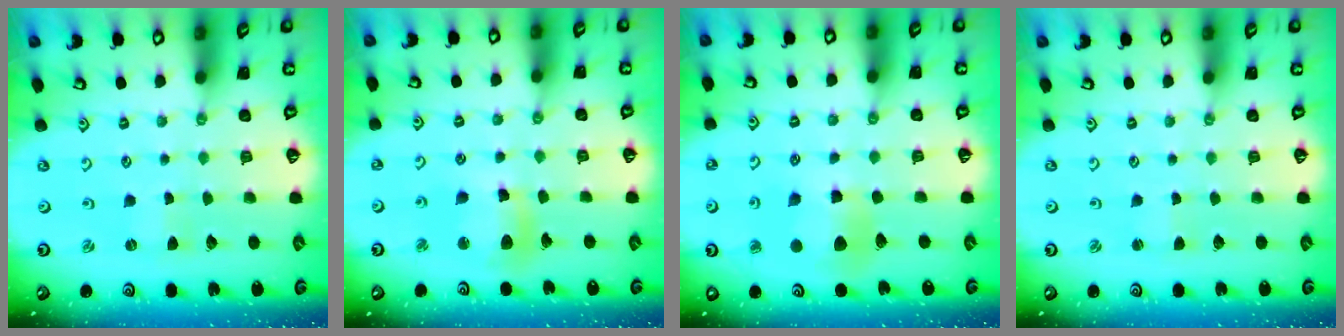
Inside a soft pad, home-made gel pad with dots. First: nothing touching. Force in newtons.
{"total": 11.7, "press": 11.5, "slide": 1.9}
{"total": 9.7, "press": 9.6, "slide": 1.4}
{"total": 1.6, "press": 1.6, "slide": 0.3}